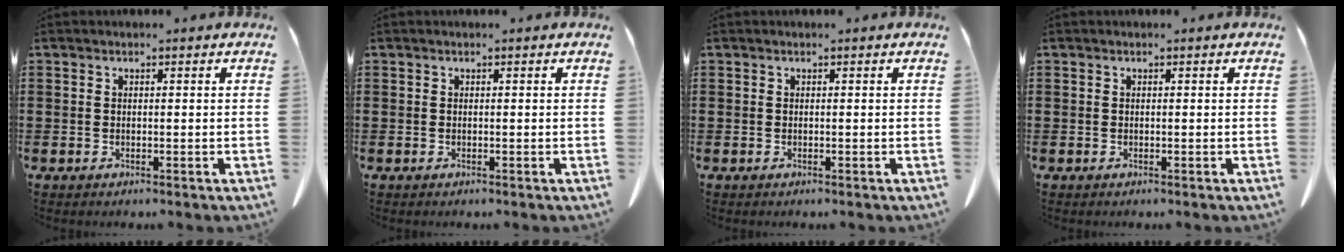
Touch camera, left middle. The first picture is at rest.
{"total": 0.0}
{"total": 0.0}
{"total": 0.0}